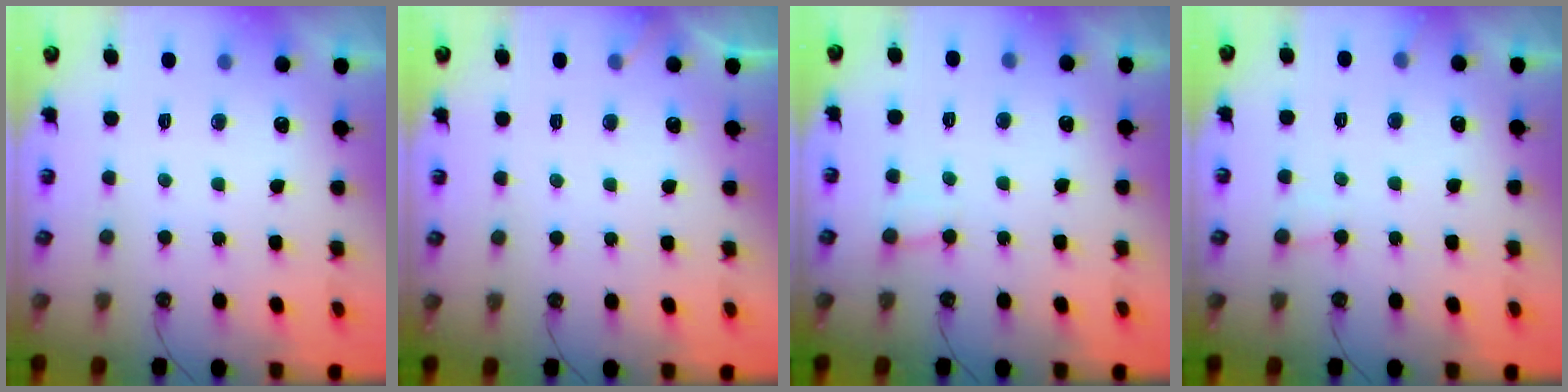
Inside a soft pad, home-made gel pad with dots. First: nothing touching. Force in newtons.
{"total": 2.4, "press": 2.4, "slide": 0.2}
{"total": 5.9, "press": 5.8, "slide": 0.6}
{"total": 5.9, "press": 5.9, "slide": 0.6}